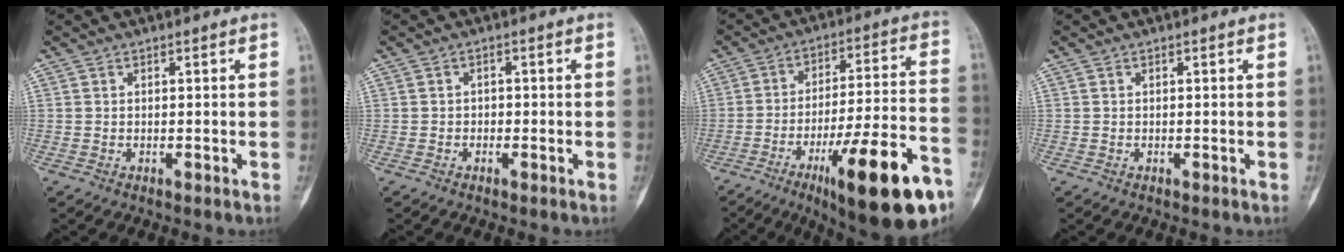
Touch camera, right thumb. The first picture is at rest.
{"total": 1.1, "force": [-0.5, 0.9, 0.3], "torque": [0.009, 0.006, -0.013]}
{"total": 23.0, "force": [-11.7, 4.9, 19.2], "torque": [-0.255, 0.056, -0.172]}
{"total": 0.0}